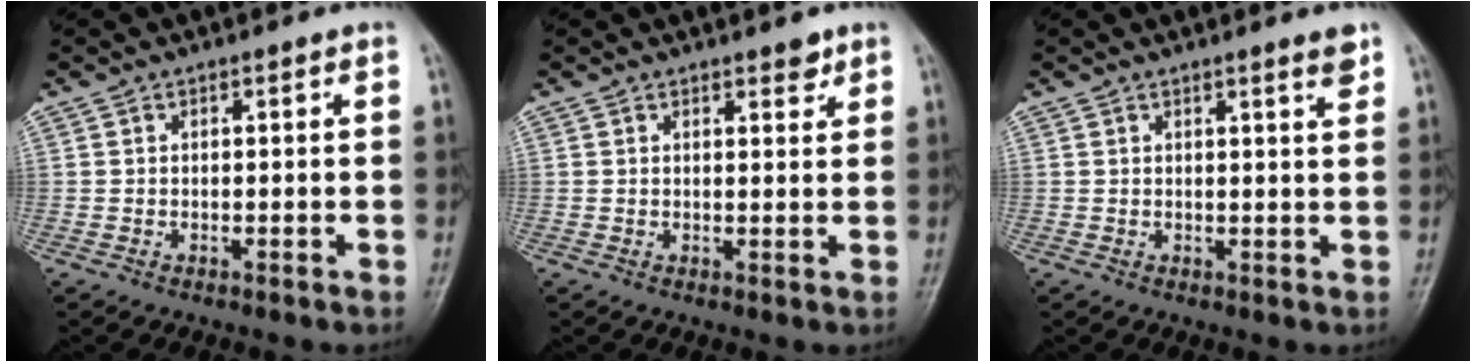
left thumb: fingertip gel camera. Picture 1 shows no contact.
{"total": 2.3, "force": [1.7, 1.0, 1.3], "torque": [-0.006, -0.010, 0.023]}
{"total": 2.5, "force": [1.8, 0.1, 1.8], "torque": [-0.022, -0.013, 0.024]}